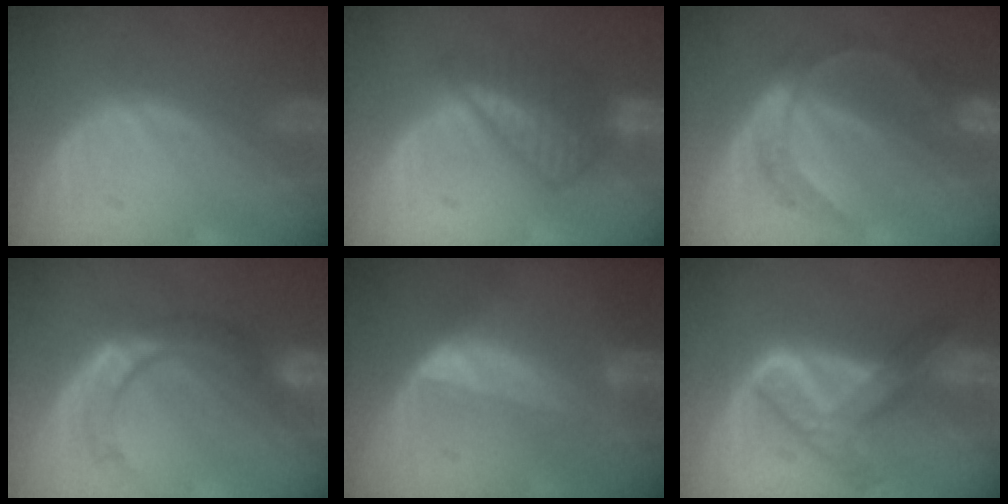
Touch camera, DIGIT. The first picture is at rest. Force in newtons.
{"total": 6.5, "press": 6.2, "slide": 2.1}
{"total": 6.7, "press": 6.6, "slide": 0.4}
{"total": 8.5, "press": 7.2, "slide": 4.5}
{"total": 6.4, "press": 5.9, "slide": 2.5}
{"total": 7.9, "press": 6.7, "slide": 4.1}